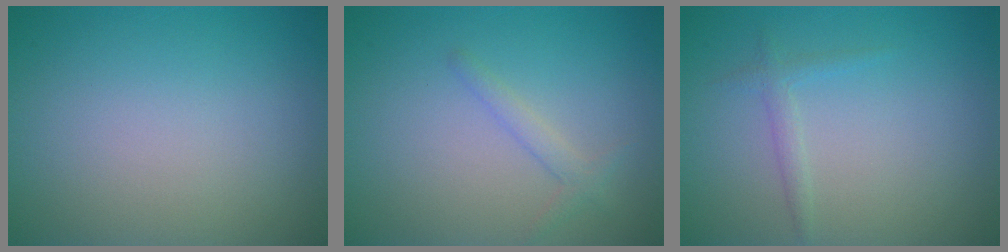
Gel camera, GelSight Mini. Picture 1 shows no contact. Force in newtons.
{"total": 1.4, "press": 1.4, "slide": 0.0}
{"total": 1.2, "press": 1.2, "slide": 0.1}